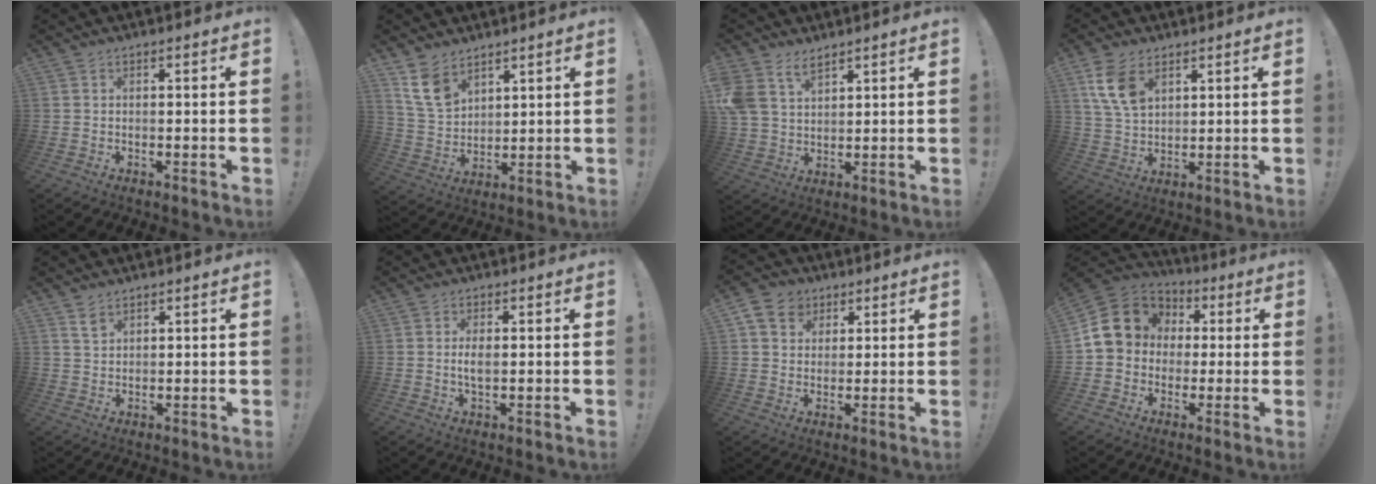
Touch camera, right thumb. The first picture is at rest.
{"total": 10.7, "force": [7.2, 6.6, 4.4], "torque": [-0.082, -0.037, 0.143]}
{"total": 8.4, "force": [5.7, 4.9, 3.7], "torque": [-0.081, -0.023, 0.114]}
{"total": 10.1, "force": [5.1, 6.2, 6.0], "torque": [-0.119, -0.010, 0.101]}
{"total": 3.1, "force": [2.3, 1.7, 1.3], "torque": [-0.005, -0.019, 0.040]}
{"total": 3.1, "force": [0.1, 1.4, 2.8], "torque": [-0.048, -0.005, -0.004]}
{"total": 8.3, "force": [3.7, 6.8, 3.0], "torque": [-0.047, -0.011, 0.075]}
{"total": 15.5, "force": [3.2, 13.1, 7.7], "torque": [-0.118, 0.005, 0.076]}